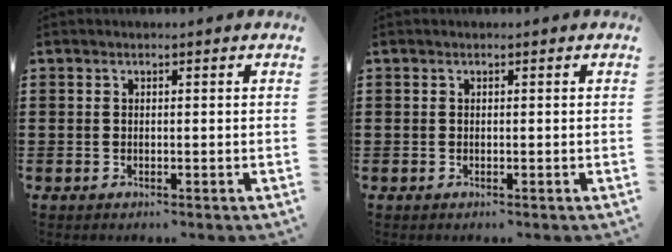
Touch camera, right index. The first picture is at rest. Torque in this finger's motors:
{"motor_torque": [0.00, 0.00, 0.00, 0.00]}